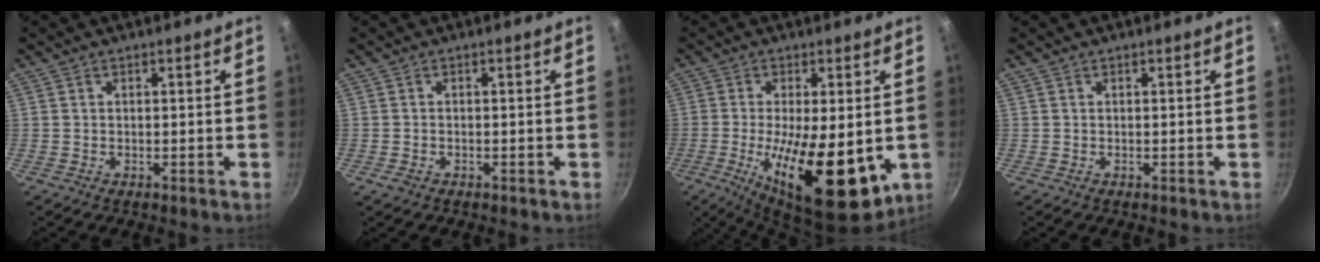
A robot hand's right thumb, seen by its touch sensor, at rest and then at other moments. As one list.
[{"total": 1.3, "force": [-0.7, 0.9, 0.7], "torque": [-0.017, 0.002, -0.012]}, {"total": 18.7, "force": [-3.3, 7.3, 16.9], "torque": [-0.267, -0.013, -0.043]}, {"total": 0.0}]